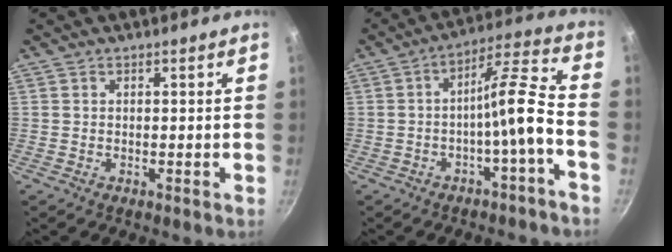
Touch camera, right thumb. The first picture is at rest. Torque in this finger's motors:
{"motor_torque": [3.73, 1.27, 2.02, -0.76, 0.79]}